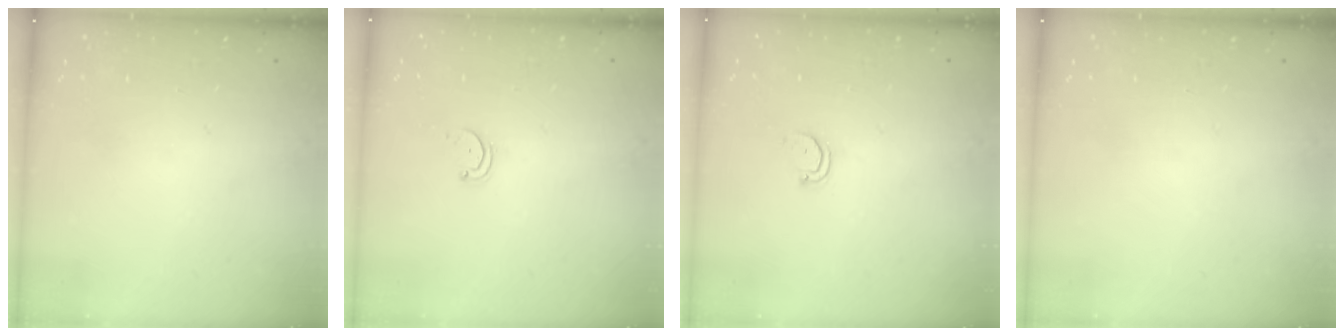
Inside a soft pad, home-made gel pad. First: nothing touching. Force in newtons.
{"total": 1.6, "press": 1.6, "slide": 0.4}
{"total": 2.5, "press": 2.5, "slide": 0.3}
{"total": 0.0}